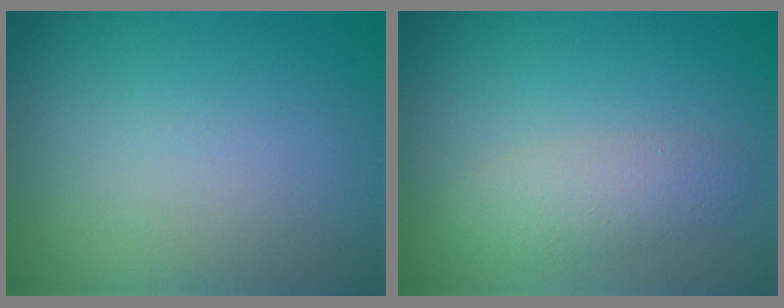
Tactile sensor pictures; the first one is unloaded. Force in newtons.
{"total": 2.4, "press": 2.4, "slide": 0.1}